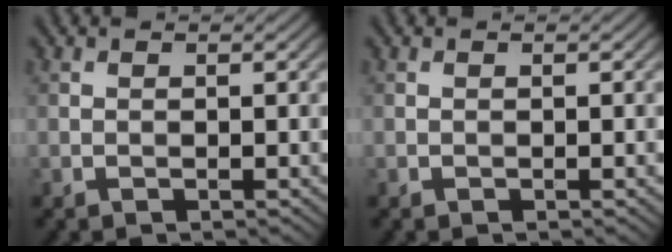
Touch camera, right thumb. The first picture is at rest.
{"total": 0.0}